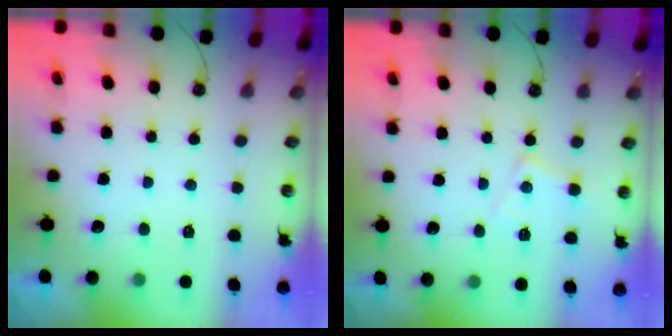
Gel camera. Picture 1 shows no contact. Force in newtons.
{"total": 7.6, "press": 7.6, "slide": 0.5}